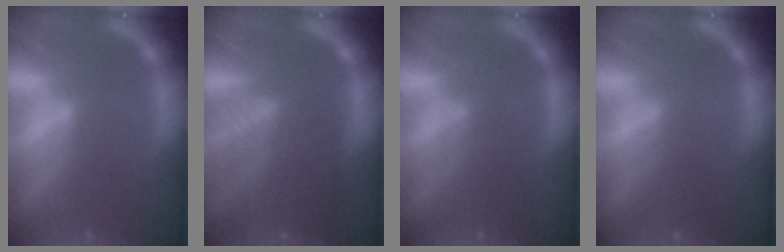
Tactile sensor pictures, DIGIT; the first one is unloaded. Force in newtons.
{"total": 7.6}
{"total": 3.0}
{"total": 2.0}